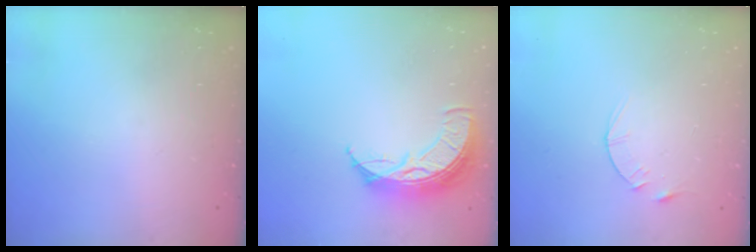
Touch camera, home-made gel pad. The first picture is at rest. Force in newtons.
{"total": 10.9, "press": 10.9, "slide": 0.7}
{"total": 3.1, "press": 3.1, "slide": 0.5}